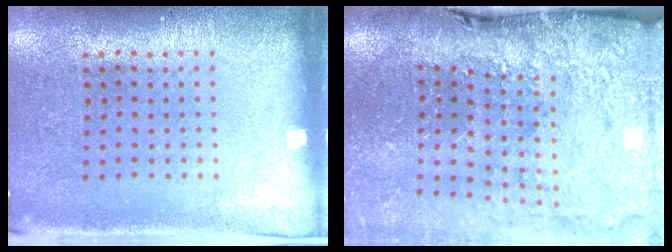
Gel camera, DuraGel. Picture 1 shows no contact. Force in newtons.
{"total": 3.9, "press": 3.3, "slide": 2.2}